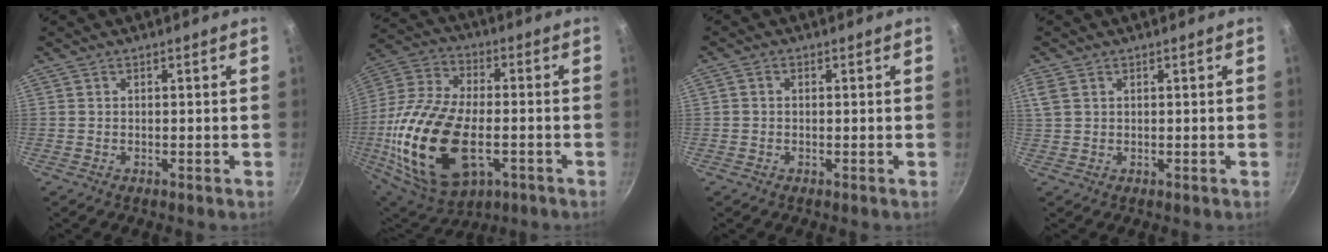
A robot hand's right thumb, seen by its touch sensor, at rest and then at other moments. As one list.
[{"total": 25.3, "force": [-5.7, 13.8, 20.4], "torque": [-0.413, 0.011, -0.099]}, {"total": 1.0, "force": [0.0, 0.8, 0.5], "torque": [-0.011, 0.005, -0.001]}, {"total": 2.8, "force": [1.2, 1.7, 1.8], "torque": [-0.040, 0.005, 0.029]}]